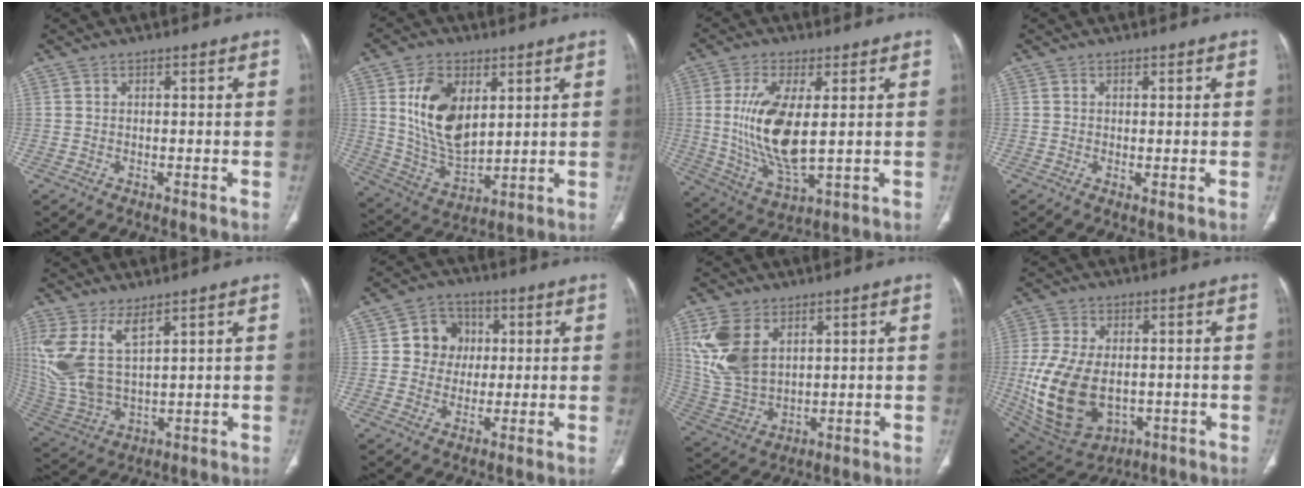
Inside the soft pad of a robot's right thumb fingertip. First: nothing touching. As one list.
[{"total": 14.6, "force": [4.3, 8.7, 10.9], "torque": [-0.180, -0.026, 0.094]}, {"total": 14.0, "force": [1.3, 5.5, 12.8], "torque": [-0.265, -0.024, 0.037]}, {"total": 1.0, "force": [0.0, 0.3, 0.9], "torque": [-0.023, -0.006, 0.001]}, {"total": 12.5, "force": [5.8, 5.4, 9.6], "torque": [-0.218, -0.025, 0.137]}, {"total": 8.0, "force": [1.2, 7.2, 3.0], "torque": [-0.003, 0.007, 0.014]}, {"total": 13.2, "force": [5.2, 8.1, 9.0], "torque": [-0.190, -0.014, 0.121]}, {"total": 18.2, "force": [-2.2, 11.6, 13.8], "torque": [-0.271, -0.009, -0.011]}]